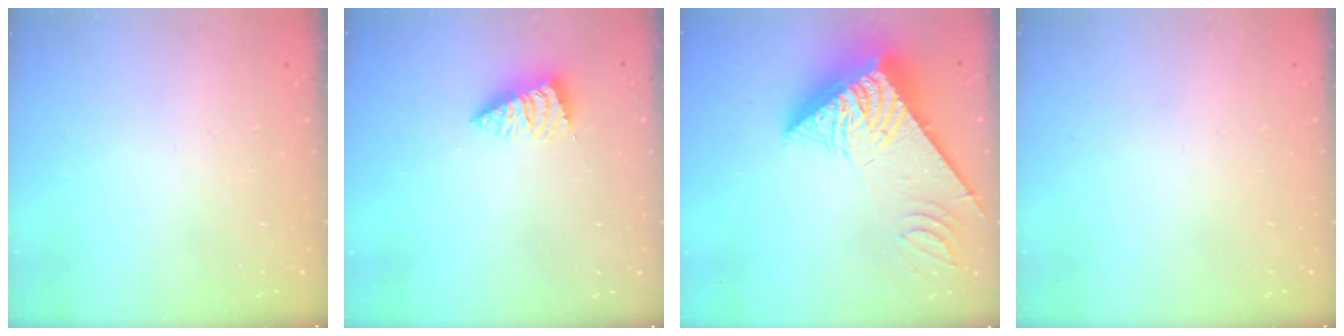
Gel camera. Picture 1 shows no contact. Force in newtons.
{"total": 0.9, "press": 0.9, "slide": 0.1}
{"total": 14.3, "press": 14.2, "slide": 1.5}
{"total": 0.0}